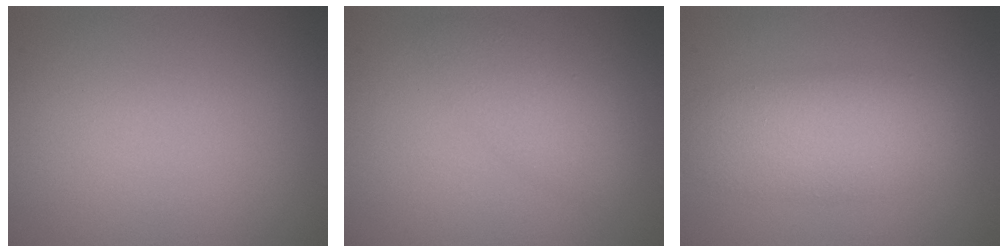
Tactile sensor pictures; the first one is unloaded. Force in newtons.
{"total": 2.8, "press": 2.8, "slide": 0.2}
{"total": 4.8, "press": 4.8, "slide": 0.3}